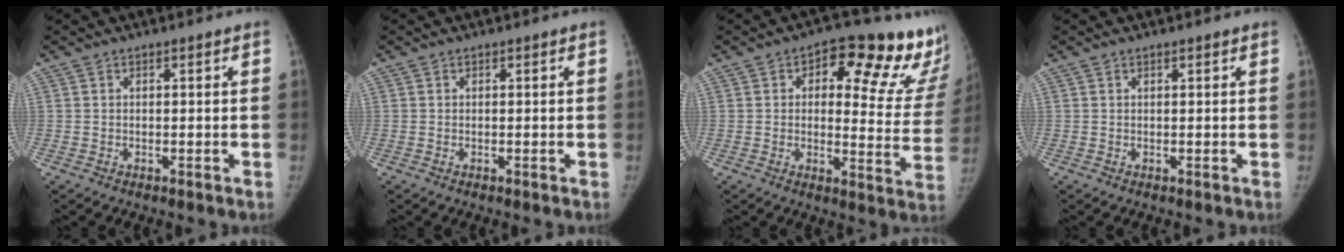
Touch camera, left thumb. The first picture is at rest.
{"total": 0.0}
{"total": 22.0, "force": [11.6, 9.3, 16.2], "torque": [-0.154, -0.039, 0.134]}
{"total": 0.0}